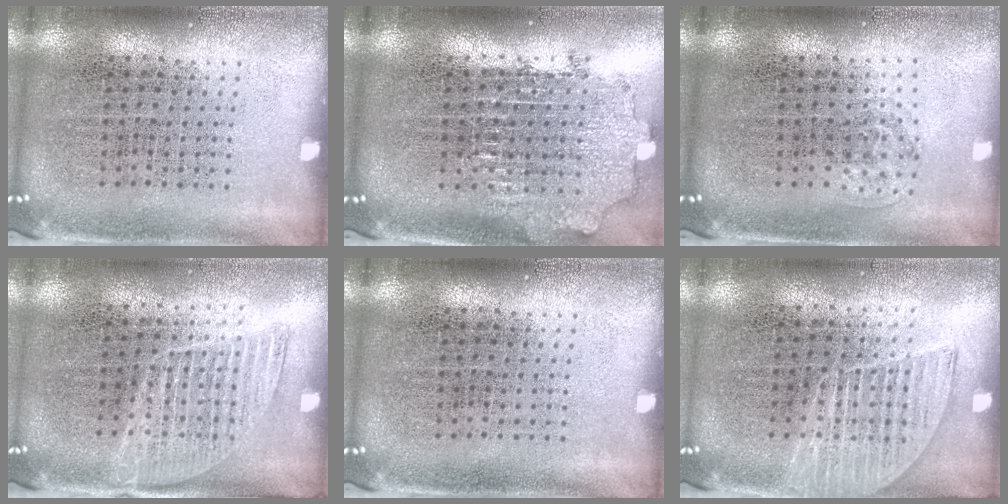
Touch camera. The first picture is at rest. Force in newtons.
{"total": 2.0, "press": 1.5, "slide": 1.3}
{"total": 0.9, "press": 0.6, "slide": 0.7}
{"total": 1.3, "press": 1.1, "slide": 0.6}
{"total": 0.0}
{"total": 1.3, "press": 1.2, "slide": 0.6}